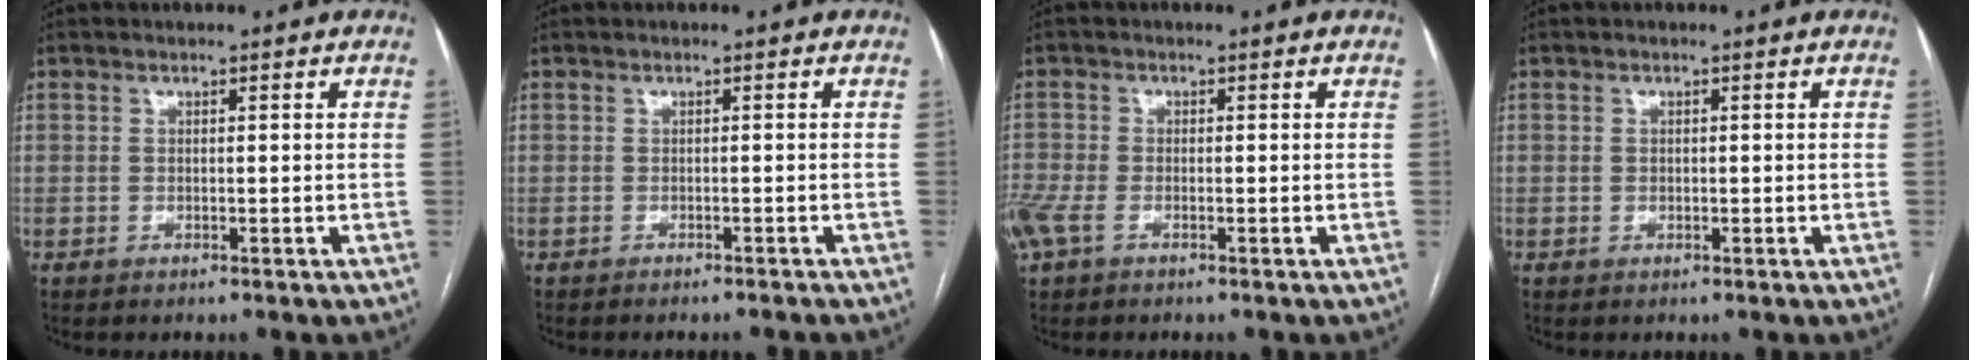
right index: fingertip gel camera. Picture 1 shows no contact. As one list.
[{"total": 2.3, "force": [-2.3, -0.1, 0.7], "torque": [-0.007, -0.002, -0.029]}, {"total": 5.4, "force": [-2.6, 3.2, 3.6], "torque": [-0.104, 0.004, -0.047]}, {"total": 0.7, "force": [-0.1, 0.6, 0.3], "torque": [-0.006, 0.001, 0.000]}]